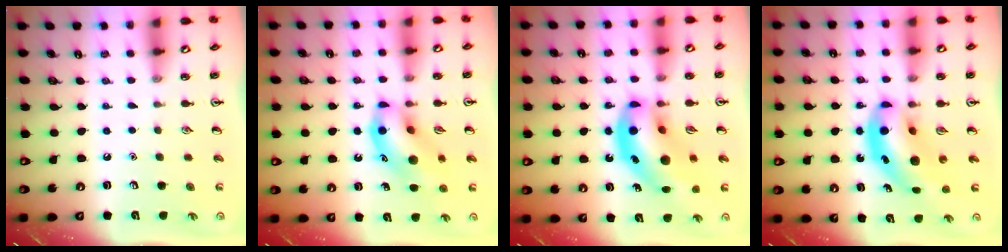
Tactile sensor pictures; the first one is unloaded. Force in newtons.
{"total": 12.6, "press": 12.3, "slide": 2.7}
{"total": 18.2, "press": 17.8, "slide": 4.1}
{"total": 12.5, "press": 11.9, "slide": 3.7}